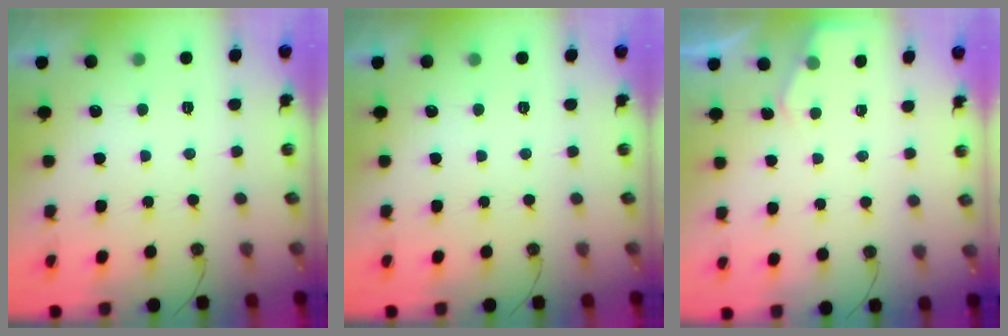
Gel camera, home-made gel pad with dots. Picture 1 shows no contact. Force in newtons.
{"total": 0.0}
{"total": 3.0, "press": 2.9, "slide": 0.5}